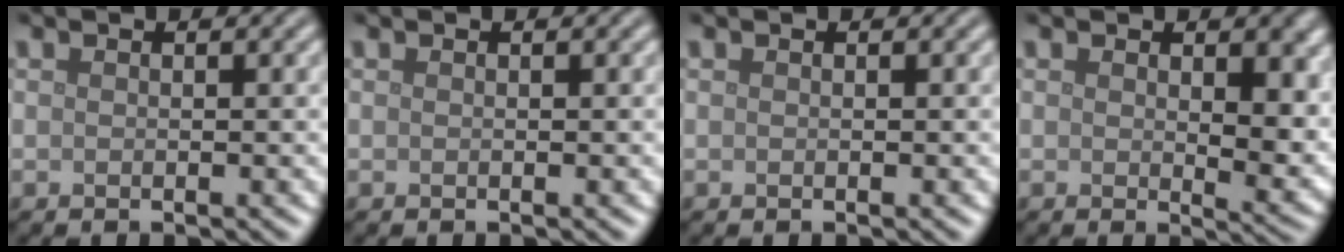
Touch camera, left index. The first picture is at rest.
{"total": 0.0}
{"total": 0.0}
{"total": 5.3, "force": [1.2, 2.7, 4.4], "torque": [-0.055, -0.015, 0.026]}